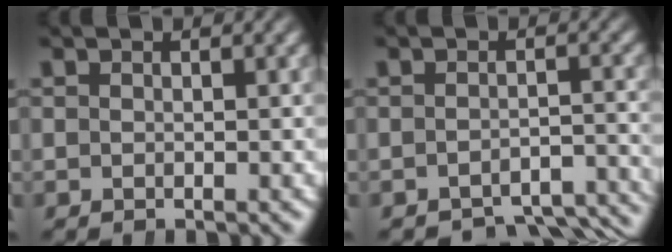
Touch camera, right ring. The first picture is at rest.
{"total": 7.6, "force": [-7.1, 1.8, 1.9], "torque": [-0.007, -0.020, -0.103]}